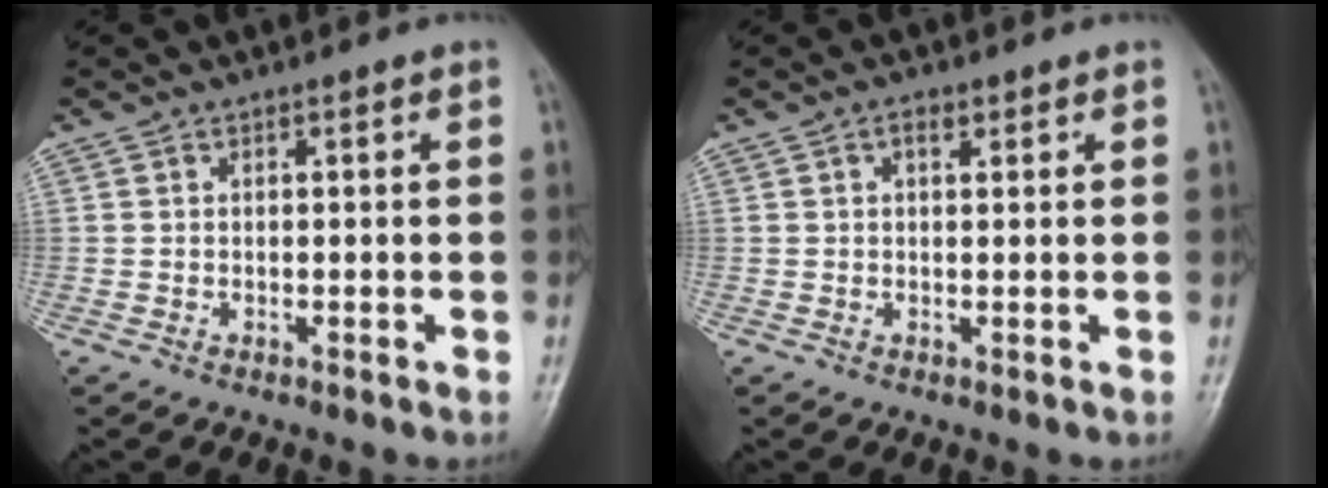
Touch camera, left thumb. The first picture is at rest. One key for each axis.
{"total": 1.8, "fx": 0.9, "fy": 1.0, "fz": 1.3, "tx": -0.018, "ty": 0.000, "tz": 0.012}